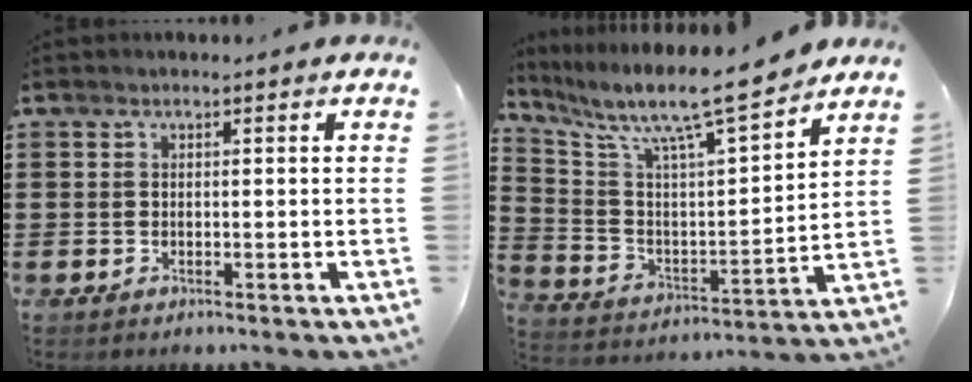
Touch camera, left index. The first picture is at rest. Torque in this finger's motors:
{"motor_torque": [2.14, 0.00, 0.66, 0.21]}